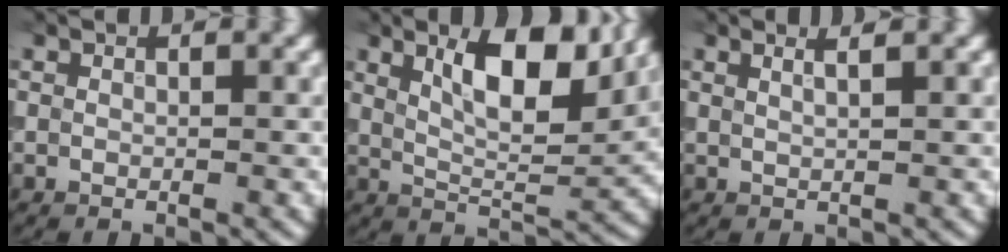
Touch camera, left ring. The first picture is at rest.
{"total": 7.8, "force": [3.5, 2.7, 6.4], "torque": [-0.105, 0.001, 0.059]}
{"total": 2.6, "force": [1.5, 1.2, 1.8], "torque": [0.000, 0.009, -0.009]}